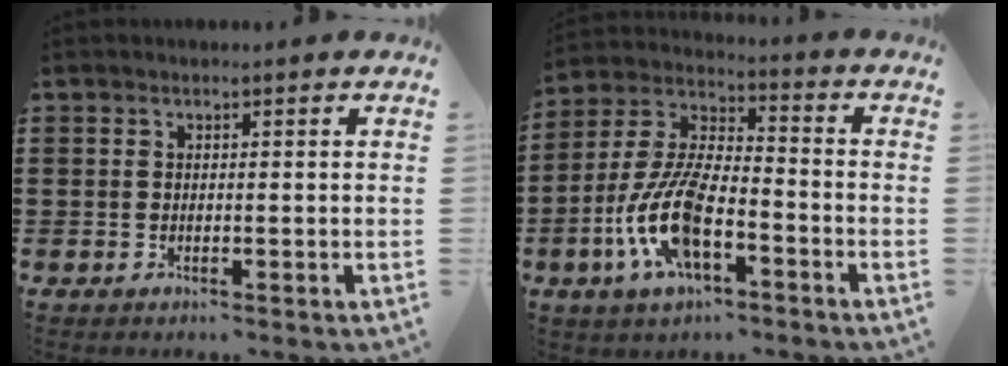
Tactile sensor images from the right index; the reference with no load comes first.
{"total": 11.7, "force": [-4.6, 4.8, 9.7], "torque": [-0.235, -0.010, -0.092]}